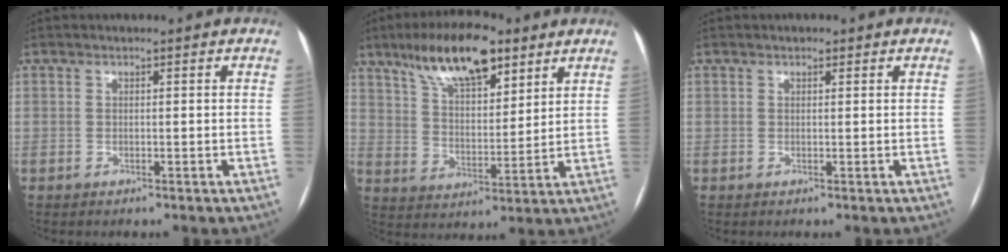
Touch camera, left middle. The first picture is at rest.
{"total": 13.8, "force": [9.1, 4.7, 9.2], "torque": [-0.161, 0.016, 0.162]}
{"total": 0.9, "force": [0.6, 0.4, 0.5], "torque": [-0.009, 0.003, 0.007]}